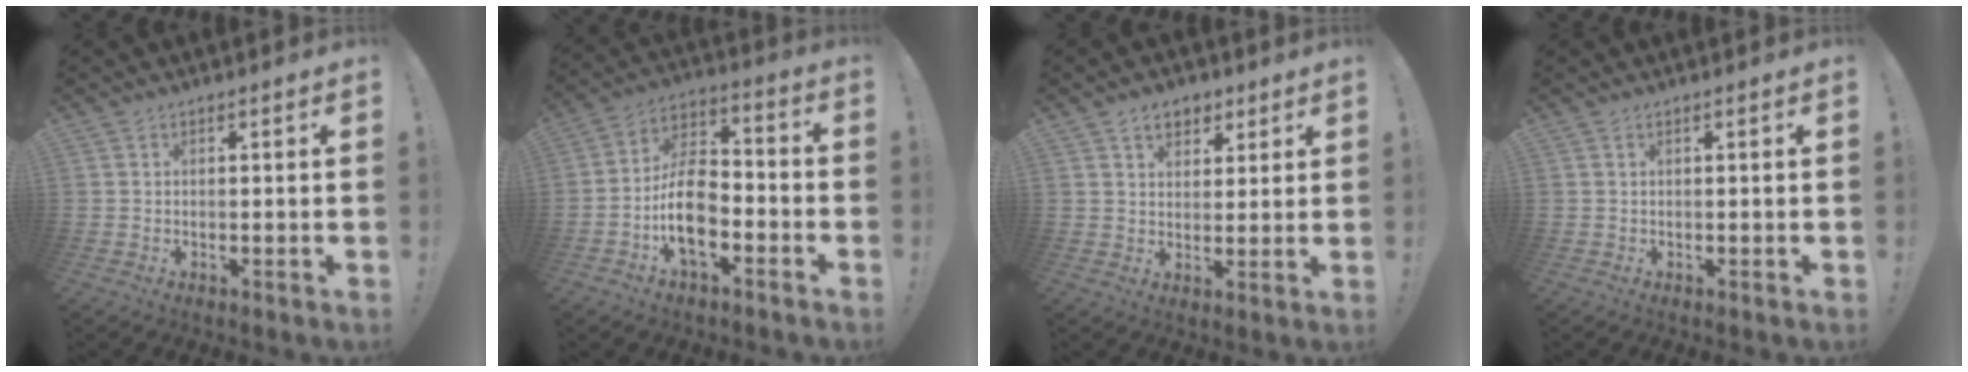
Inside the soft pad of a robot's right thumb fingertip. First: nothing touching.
{"total": 13.5, "force": [-5.2, 7.9, 9.6], "torque": [-0.189, 0.029, -0.088]}
{"total": 6.5, "force": [3.5, 4.9, 2.6], "torque": [-0.034, -0.011, 0.066]}
{"total": 0.0}